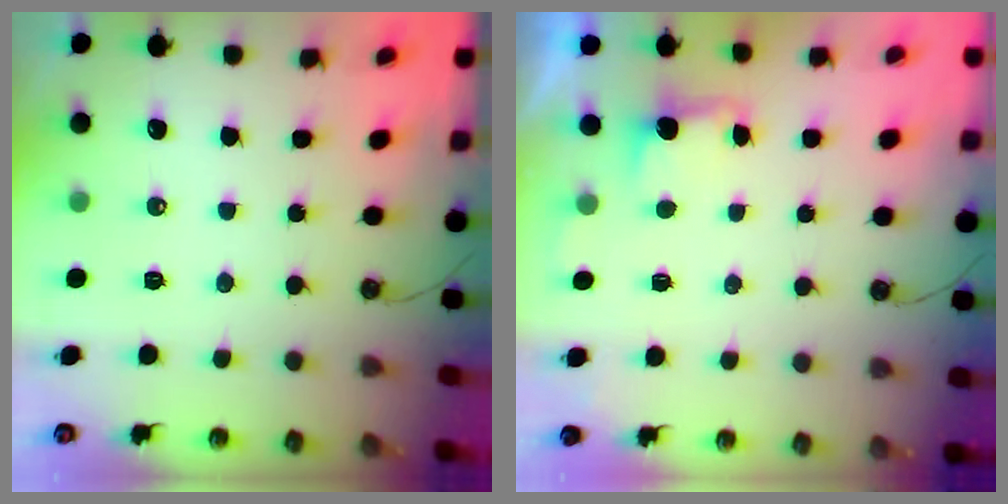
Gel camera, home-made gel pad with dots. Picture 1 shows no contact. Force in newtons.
{"total": 1.4, "press": 1.1, "slide": 0.9}